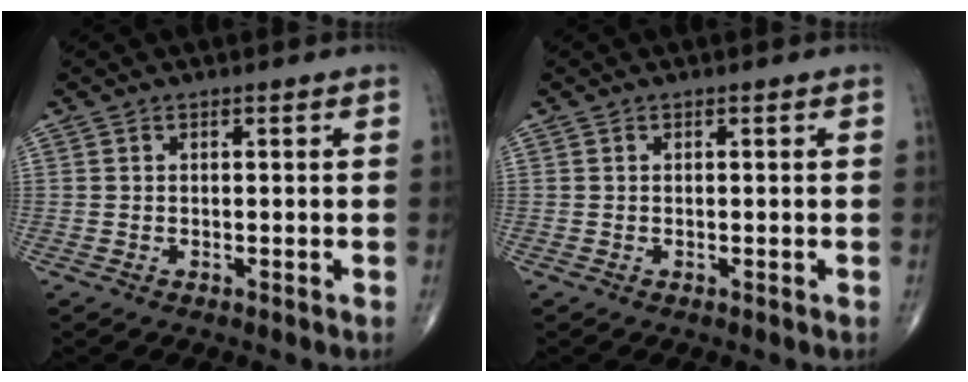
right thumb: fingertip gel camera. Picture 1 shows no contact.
{"total": 0.0}